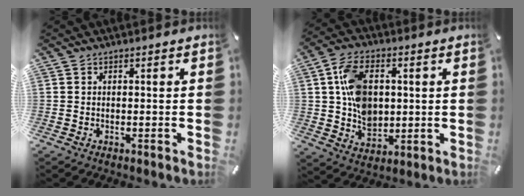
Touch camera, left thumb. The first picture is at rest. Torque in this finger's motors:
{"motor_torque": [0.38, 0.44, 0.87, 0.39, 0.18]}